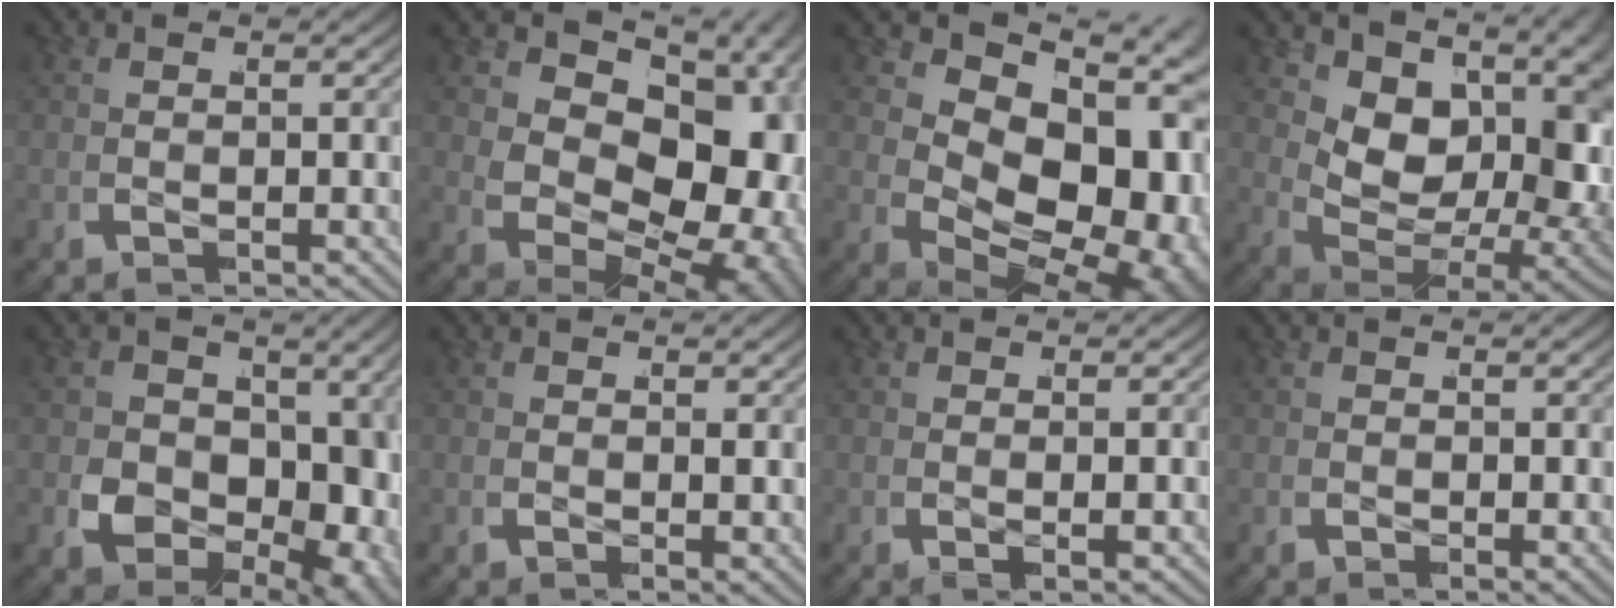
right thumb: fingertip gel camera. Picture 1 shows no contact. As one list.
[{"total": 18.3, "force": [-0.7, 12.3, 13.5], "torque": [-0.241, -0.043, 0.008]}, {"total": 20.3, "force": [-1.4, 13.2, 15.4], "torque": [-0.264, -0.043, -0.001]}, {"total": 18.0, "force": [-0.9, 11.6, 13.8], "torque": [-0.254, -0.059, 0.011]}, {"total": 16.5, "force": [-1.7, 12.5, 10.7], "torque": [-0.211, -0.049, -0.009]}, {"total": 1.0, "force": [0.7, 0.5, 0.5], "torque": [-0.008, -0.009, 0.013]}, {"total": 0.6, "force": [0.4, 0.1, 0.4], "torque": [-0.010, -0.003, 0.007]}, {"total": 0.7, "force": [0.5, 0.4, 0.3], "torque": [-0.005, -0.009, 0.010]}]